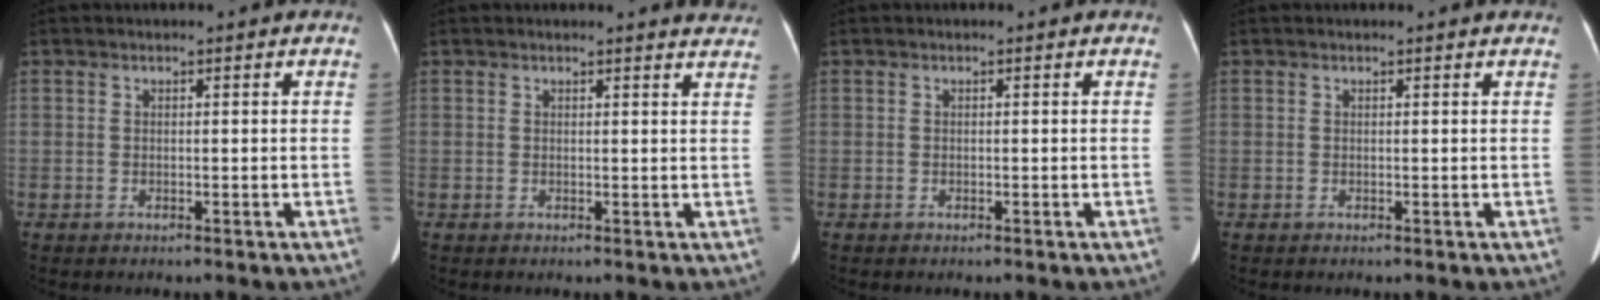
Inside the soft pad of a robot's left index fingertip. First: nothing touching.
{"total": 4.3, "force": [4.2, 0.4, 0.6], "torque": [-0.007, -0.014, 0.023]}
{"total": 0.0}
{"total": 1.1, "force": [1.1, 0.2, 0.2], "torque": [-0.014, 0.007, 0.006]}